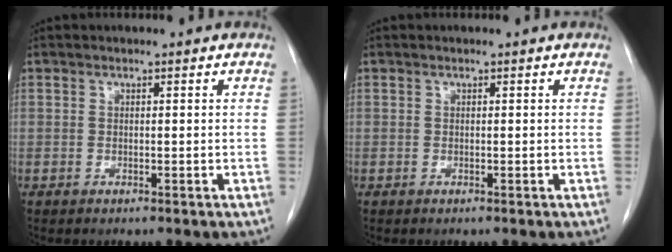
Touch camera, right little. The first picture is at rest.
{"total": 0.0}